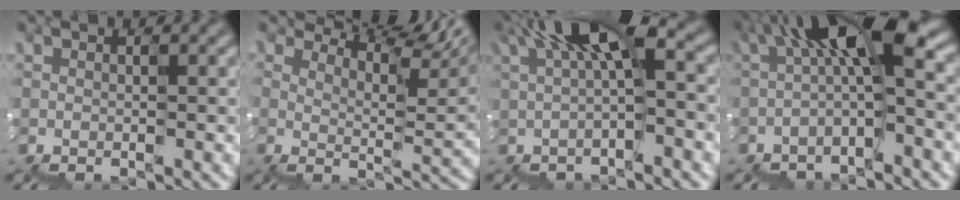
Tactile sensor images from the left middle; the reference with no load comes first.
{"total": 8.3, "force": [7.1, 1.4, 4.0], "torque": [-0.082, 0.010, 0.119]}
{"total": 5.6, "force": [1.5, 1.4, 5.2], "torque": [-0.109, 0.016, 0.020]}
{"total": 7.1, "force": [0.7, 1.7, 6.8], "torque": [-0.129, 0.024, -0.003]}